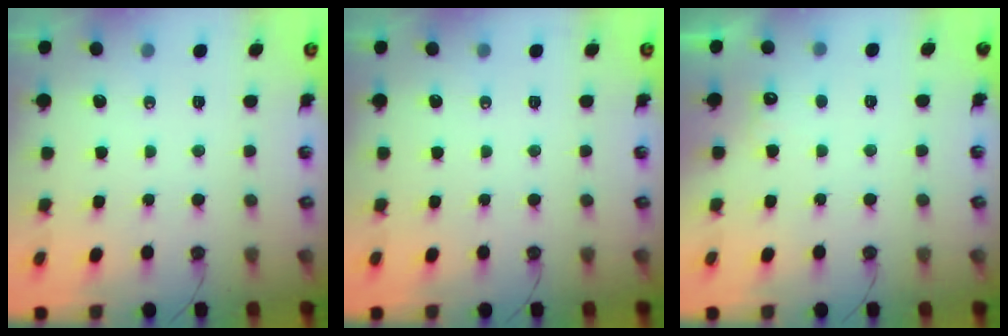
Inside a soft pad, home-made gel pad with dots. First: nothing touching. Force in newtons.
{"total": 0.0}
{"total": 4.5, "press": 4.4, "slide": 1.0}